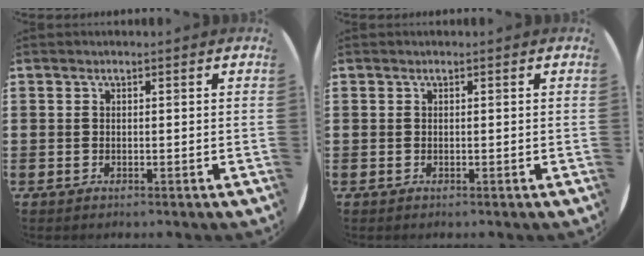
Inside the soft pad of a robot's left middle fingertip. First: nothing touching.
{"total": 0.0}